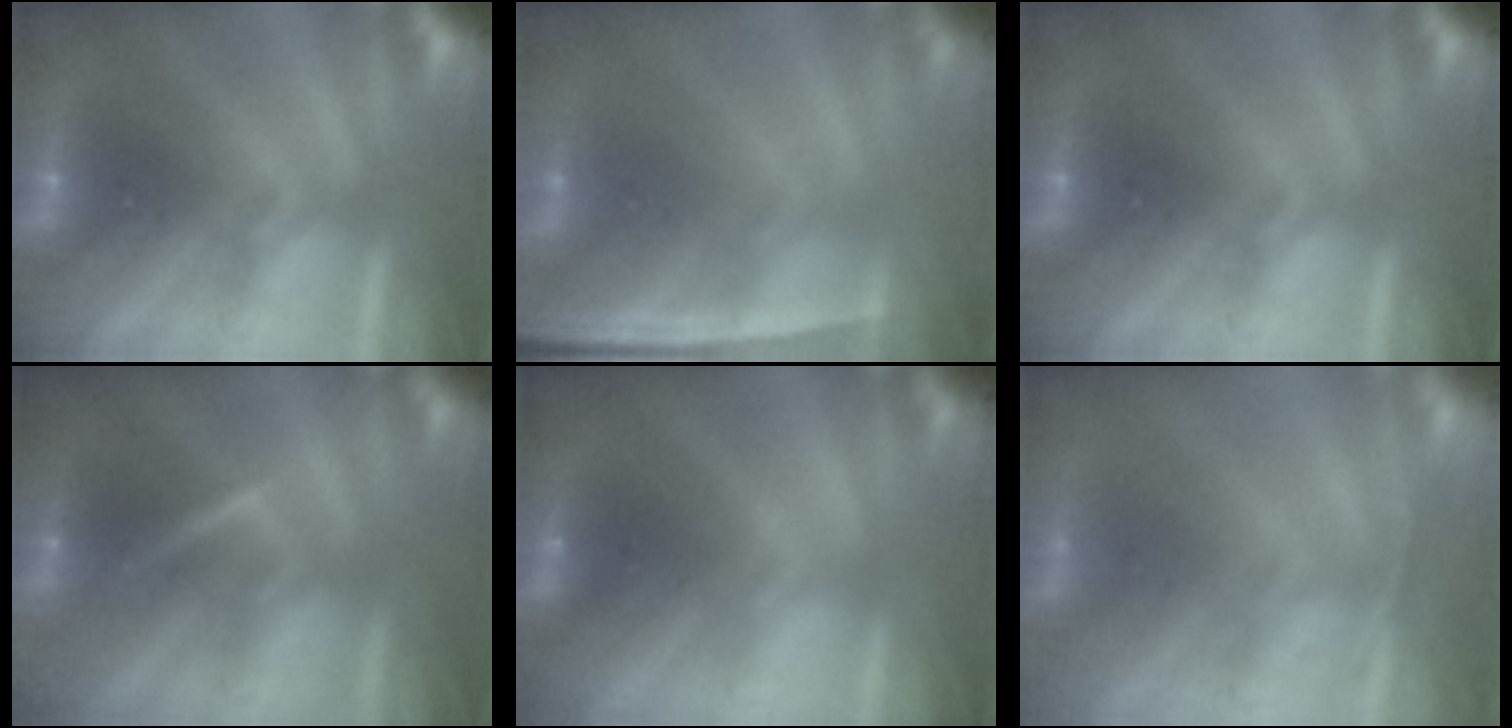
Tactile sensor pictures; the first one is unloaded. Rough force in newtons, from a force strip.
{"total": 1.3}
{"total": 0.0}
{"total": 3.2}
{"total": 1.6}
{"total": 1.0}